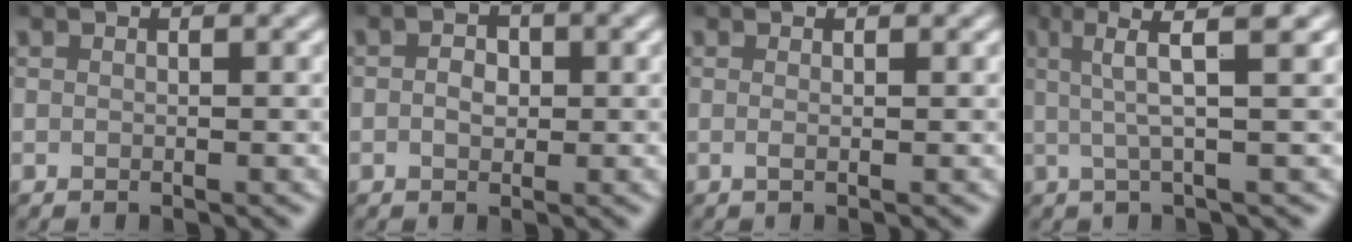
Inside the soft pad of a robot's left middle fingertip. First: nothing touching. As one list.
[{"total": 1.9, "force": [0.0, 1.3, 1.4], "torque": [-0.025, 0.002, -0.004]}, {"total": 1.1, "force": [-0.1, 0.4, 1.0], "torque": [-0.013, -0.003, -0.006]}, {"total": 5.2, "force": [1.6, 0.8, 4.8], "torque": [-0.076, 0.010, 0.026]}]